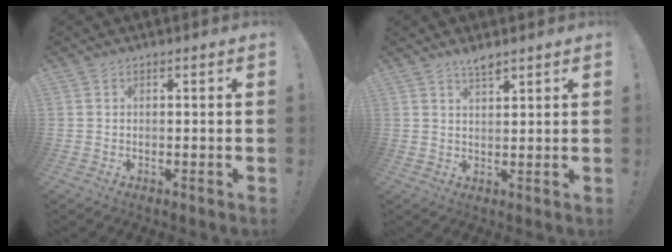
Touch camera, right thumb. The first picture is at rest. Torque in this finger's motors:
{"motor_torque": [0.01, 0.31, 0.36, 0.18, 0.00]}